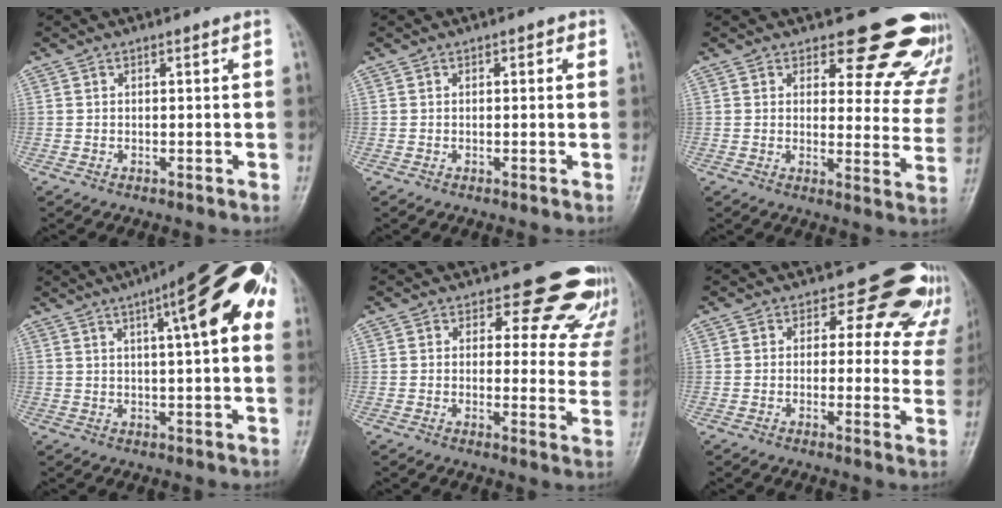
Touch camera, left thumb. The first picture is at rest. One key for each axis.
{"total": 1.2, "fx": 0.4, "fy": 0.7, "fz": 0.8, "tx": -0.001, "ty": 0.002, "tz": 0.001}
{"total": 16.6, "fx": 14.6, "fy": 6.3, "fz": 4.6, "tx": 0.006, "ty": -0.120, "tz": 0.147}
{"total": 18.1, "fx": 6.4, "fy": 4.5, "fz": 16.4, "tx": -0.210, "ty": 0.021, "tz": 0.079}
{"total": 14.3, "fx": 12.6, "fy": 6.2, "fz": 2.9, "tx": 0.028, "ty": -0.096, "tz": 0.116}
{"total": 11.4, "fx": 8.6, "fy": 6.6, "fz": 3.3, "tx": 0.024, "ty": -0.038, "tz": 0.070}